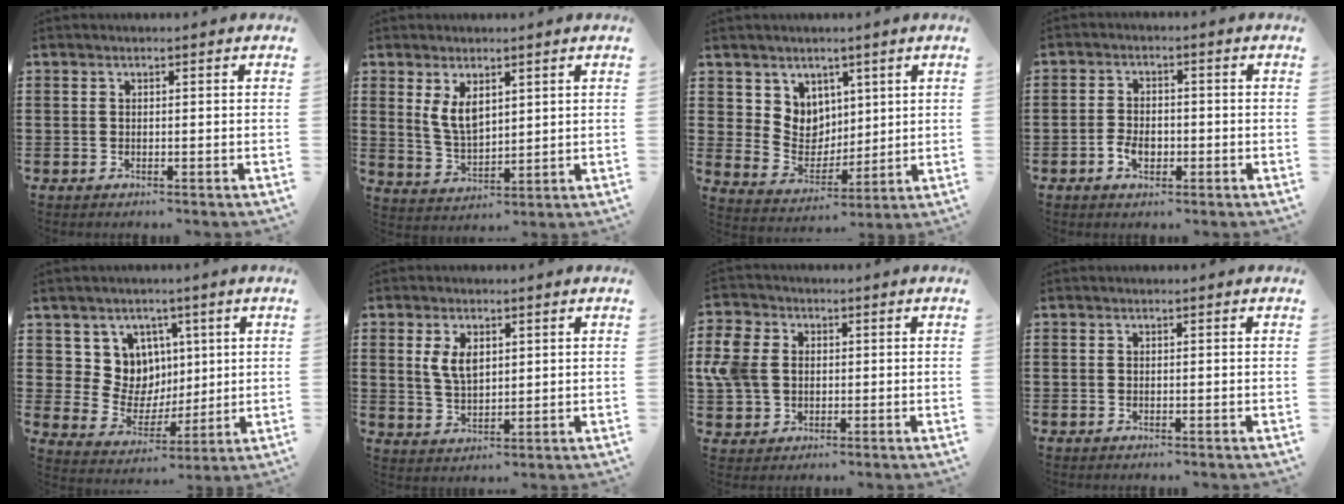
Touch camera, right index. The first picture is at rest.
{"total": 5.0, "force": [2.2, 2.7, 3.6], "torque": [-0.085, 0.002, 0.038]}
{"total": 6.8, "force": [3.7, 5.7, 0.1], "torque": [-0.035, -0.021, 0.072]}
{"total": 3.4, "force": [-1.2, 2.1, 2.4], "torque": [-0.053, -0.001, -0.024]}
{"total": 8.5, "force": [2.7, 7.9, 1.5], "torque": [-0.060, -0.022, 0.056]}
{"total": 4.6, "force": [1.5, 2.5, 3.5], "torque": [-0.076, 0.008, 0.027]}
{"total": 7.1, "force": [0.5, 6.0, 3.7], "torque": [-0.122, 0.009, 0.004]}
{"total": 0.0}